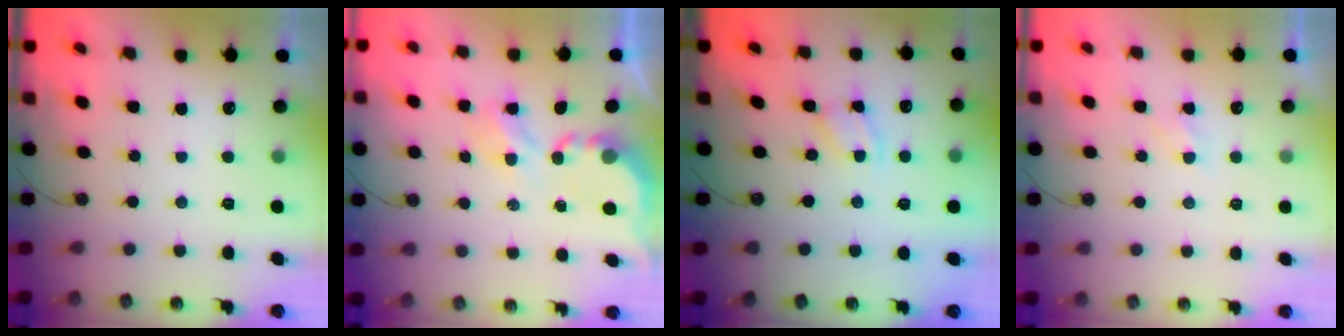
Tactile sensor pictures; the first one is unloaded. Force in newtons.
{"total": 4.1, "press": 4.0, "slide": 0.3}
{"total": 2.5, "press": 2.5, "slide": 0.1}
{"total": 2.9, "press": 2.9, "slide": 0.4}